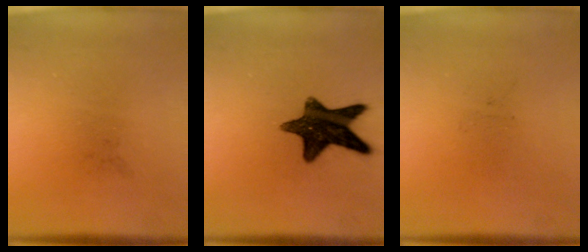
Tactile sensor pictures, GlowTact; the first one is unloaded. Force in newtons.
{"total": 12.8}
{"total": 0.0}